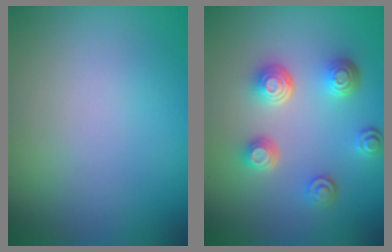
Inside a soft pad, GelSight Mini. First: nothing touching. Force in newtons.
{"total": 4.4, "press": 3.4, "slide": 2.8}